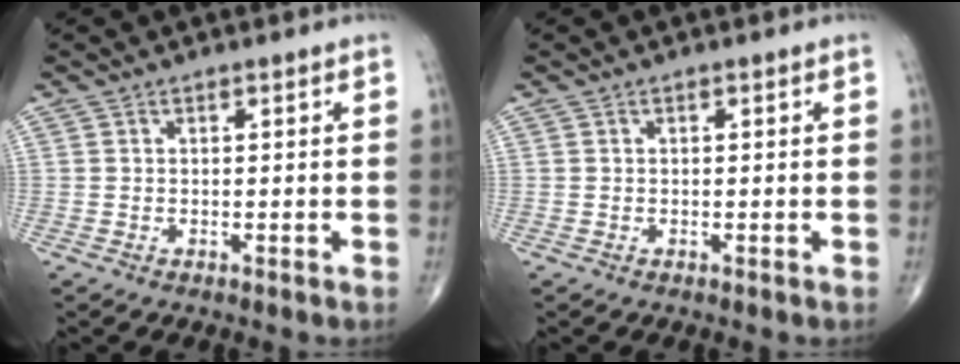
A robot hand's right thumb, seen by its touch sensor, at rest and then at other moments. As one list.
[{"total": 0.0}]